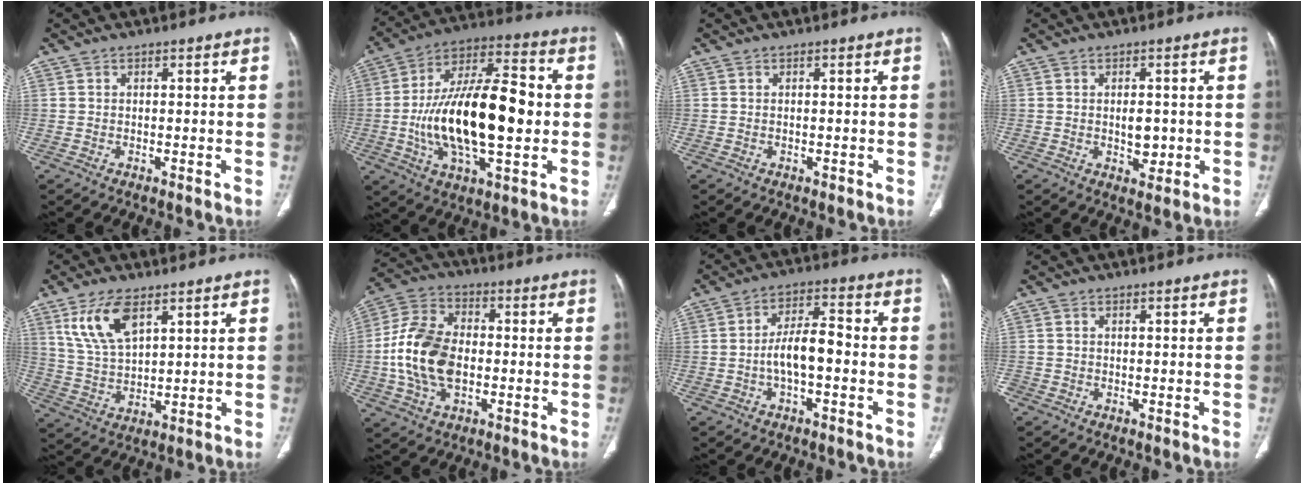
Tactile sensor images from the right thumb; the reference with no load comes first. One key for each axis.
{"total": 24.0, "fx": -1.5, "fy": 10.4, "fz": 21.6, "tx": -0.371, "ty": 0.022, "tz": -0.025}
{"total": 0.0}
{"total": 4.1, "fx": -0.1, "fy": 2.4, "fz": 3.4, "tx": -0.040, "ty": -0.003, "tz": 0.004}
{"total": 10.4, "fx": 5.5, "fy": 4.6, "fz": 7.5, "tx": -0.144, "ty": -0.020, "tz": 0.117}
{"total": 14.7, "fx": -1.6, "fy": 9.4, "fz": 11.2, "tx": -0.218, "ty": 0.022, "tz": -0.031}
{"total": 7.8, "fx": -1.6, "fy": 3.2, "fz": 6.9, "tx": -0.124, "ty": 0.033, "tz": -0.034}
{"total": 0.9, "fx": -0.5, "fy": 0.7, "fz": 0.2, "tx": -0.004, "ty": 0.002, "tz": -0.012}